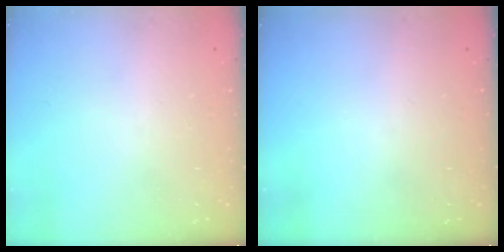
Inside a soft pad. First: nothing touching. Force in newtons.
{"total": 0.0}